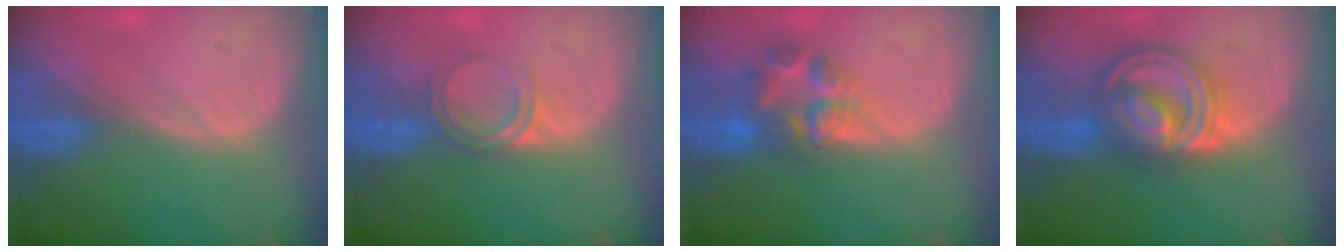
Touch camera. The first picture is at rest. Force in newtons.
{"total": 3.0, "press": 3.0, "slide": 0.3}
{"total": 6.9, "press": 5.9, "slide": 3.6}
{"total": 9.0, "press": 9.0, "slide": 0.6}